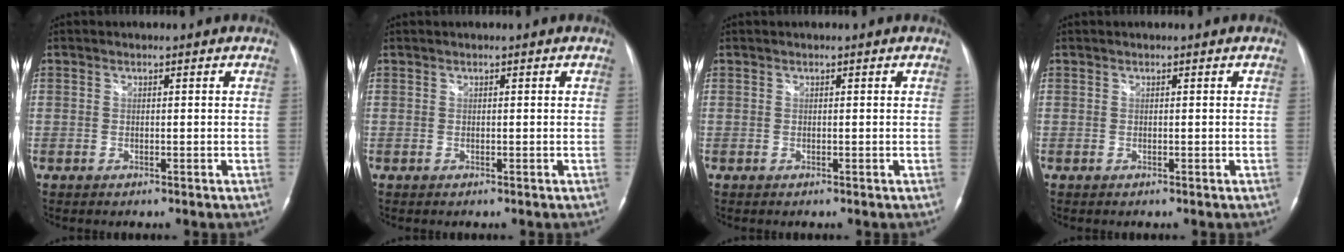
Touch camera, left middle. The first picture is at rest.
{"total": 0.0}
{"total": 0.0}
{"total": 0.0}